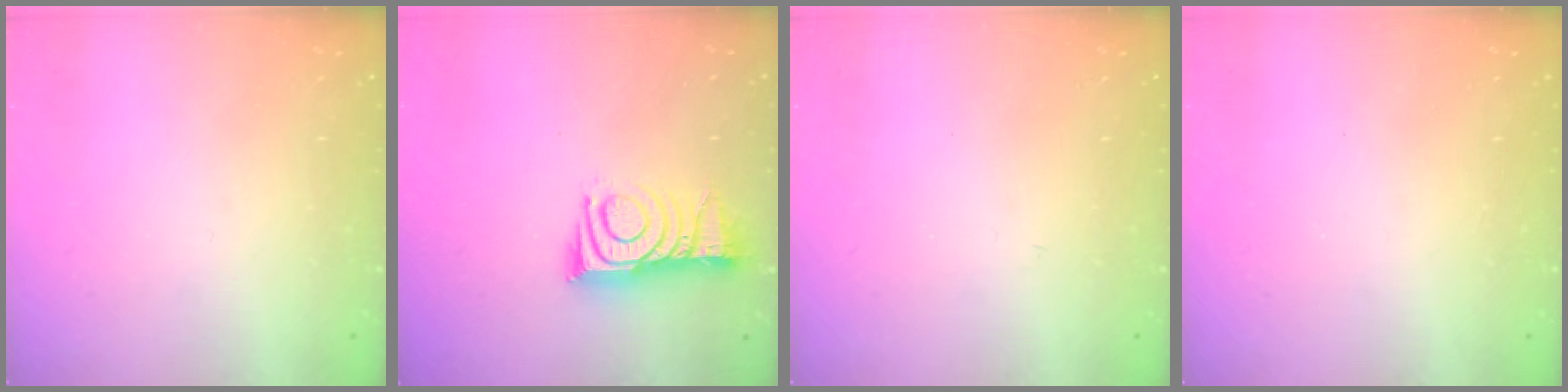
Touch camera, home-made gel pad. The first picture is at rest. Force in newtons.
{"total": 11.4, "press": 11.4, "slide": 0.6}
{"total": 2.7, "press": 2.7, "slide": 0.3}
{"total": 2.5, "press": 2.4, "slide": 0.4}